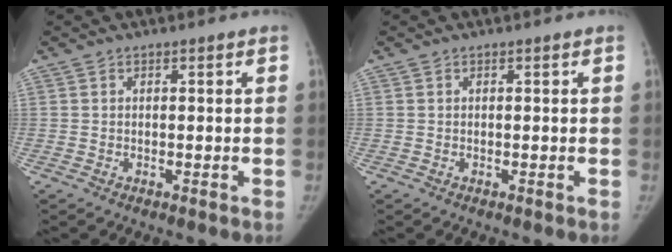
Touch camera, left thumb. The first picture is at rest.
{"total": 0.0}